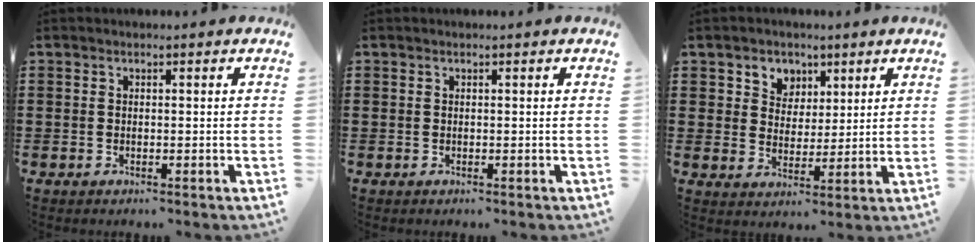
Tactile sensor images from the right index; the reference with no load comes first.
{"total": 0.0}
{"total": 4.3, "force": [2.4, 3.6, 0.1], "torque": [-0.024, 0.007, 0.042]}